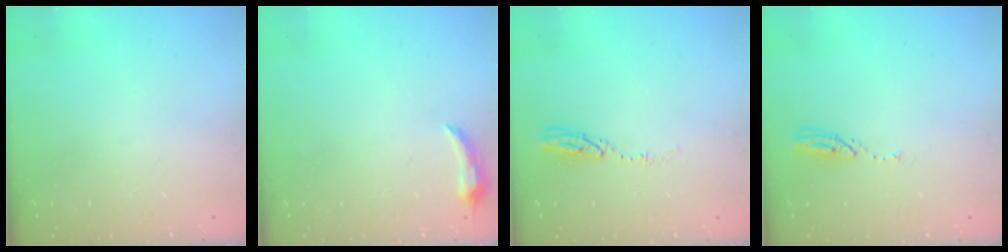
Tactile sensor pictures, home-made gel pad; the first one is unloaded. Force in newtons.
{"total": 5.4, "press": 4.6, "slide": 2.8}
{"total": 3.8, "press": 3.8, "slide": 0.1}
{"total": 3.8, "press": 3.7, "slide": 0.4}